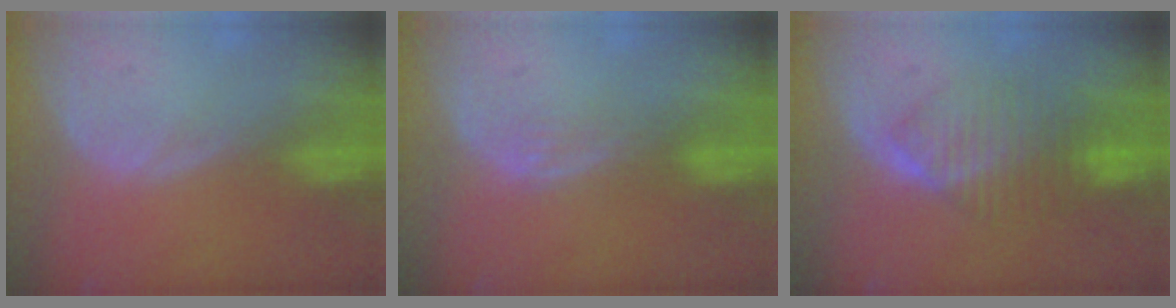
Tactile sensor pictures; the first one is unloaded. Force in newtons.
{"total": 1.9, "press": 1.9, "slide": 0.3}
{"total": 6.7, "press": 6.7, "slide": 0.5}